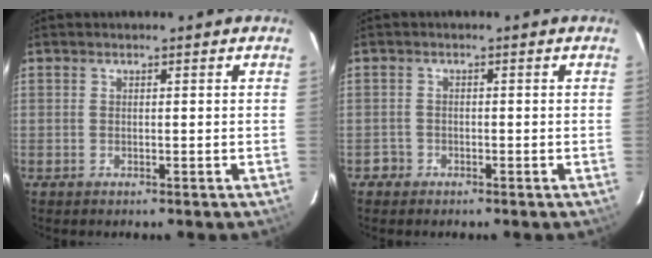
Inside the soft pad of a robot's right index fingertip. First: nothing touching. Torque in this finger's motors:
{"motor_torque": [-0.28, 0.09, -0.87, -0.21]}